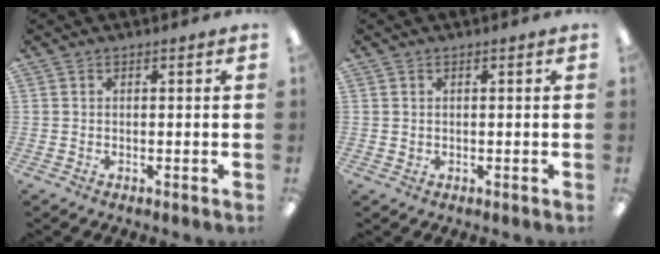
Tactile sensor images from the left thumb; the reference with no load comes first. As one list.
[{"total": 0.7, "force": [0.5, 0.5, 0.1], "torque": [-0.002, 0.002, 0.009]}]